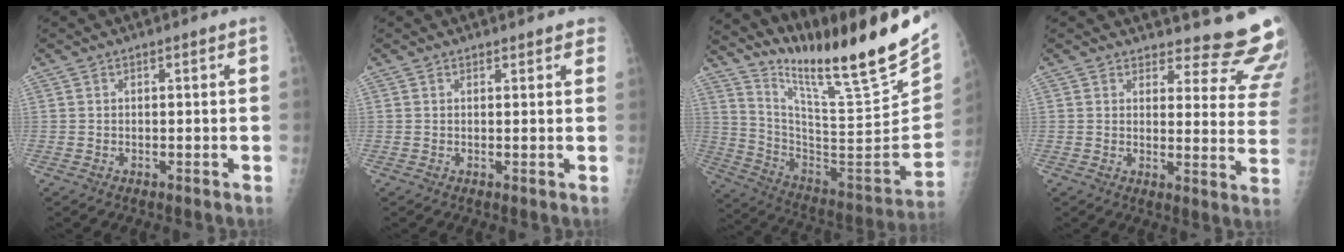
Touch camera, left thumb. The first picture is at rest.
{"total": 2.8, "force": [2.4, 1.1, 0.8], "torque": [0.018, -0.003, 0.020]}
{"total": 27.3, "force": [21.0, 2.9, 17.2], "torque": [-0.252, -0.123, 0.341]}
{"total": 15.2, "force": [14.8, 2.9, 2.2], "torque": [0.021, -0.155, 0.147]}